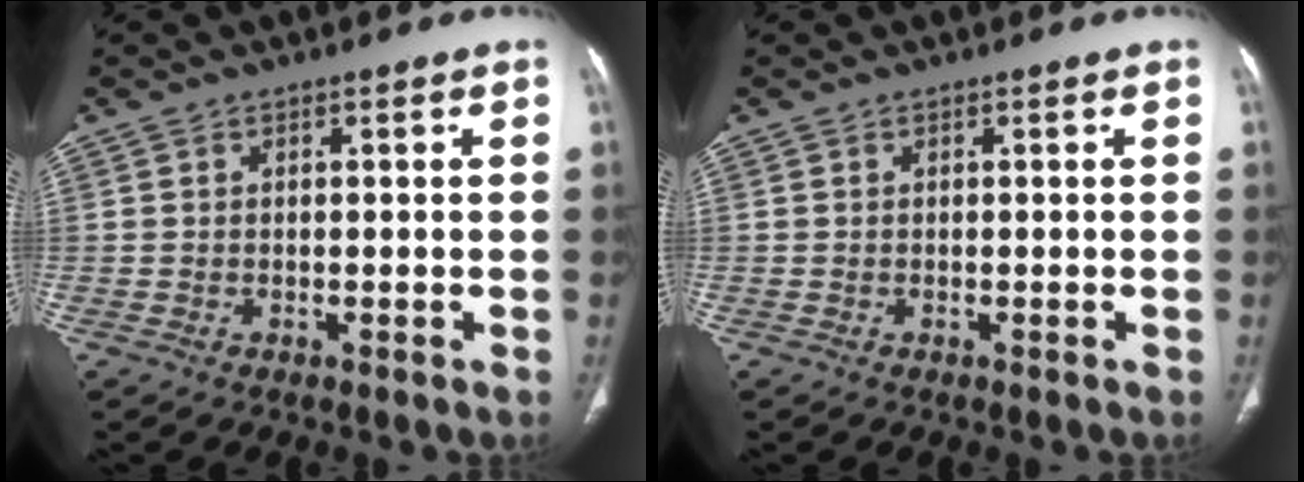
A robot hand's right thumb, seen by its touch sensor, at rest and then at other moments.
{"total": 0.0}